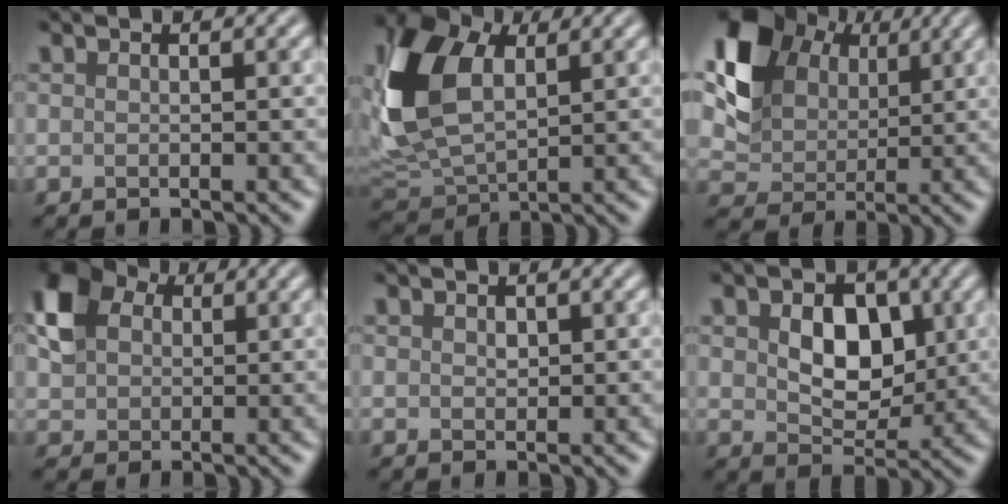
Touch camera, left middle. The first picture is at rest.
{"total": 10.9, "force": [3.0, 7.0, 7.9], "torque": [-0.198, 0.009, 0.058]}
{"total": 8.1, "force": [3.4, 6.1, 4.0], "torque": [-0.083, 0.006, 0.059]}
{"total": 5.0, "force": [1.5, 3.9, 2.7], "torque": [-0.069, 0.008, 0.021]}
{"total": 0.6, "force": [0.2, 0.4, 0.3], "torque": [-0.006, -0.002, 0.004]}
{"total": 5.4, "force": [1.0, 3.6, 3.9], "torque": [-0.066, -0.005, 0.013]}